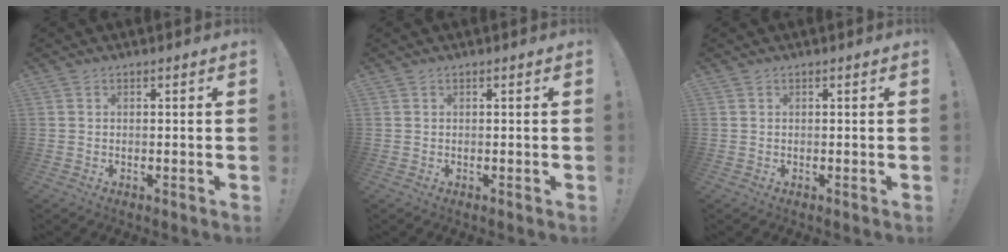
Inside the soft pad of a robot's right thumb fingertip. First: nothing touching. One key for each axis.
{"total": 0.0}
{"total": 0.0}